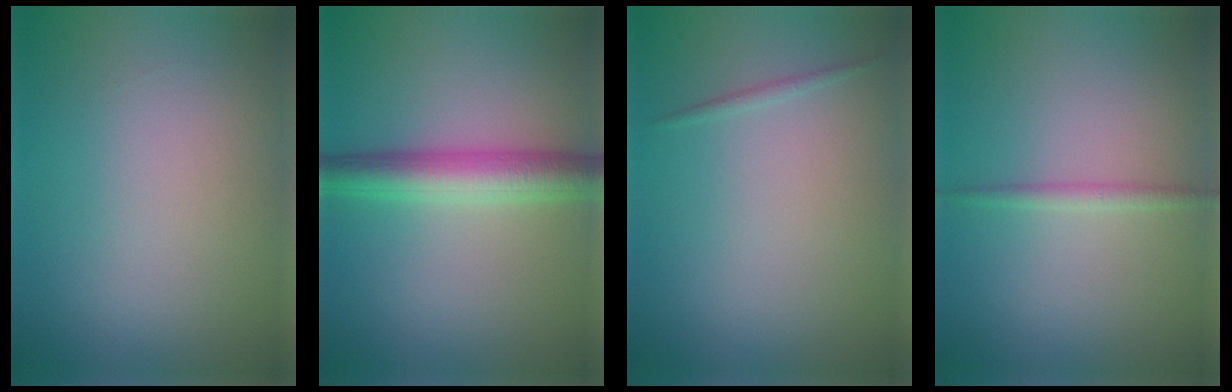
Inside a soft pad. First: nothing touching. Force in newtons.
{"total": 4.8, "press": 4.8, "slide": 0.2}
{"total": 0.6, "press": 0.6, "slide": 0.1}
{"total": 1.2, "press": 1.2, "slide": 0.0}